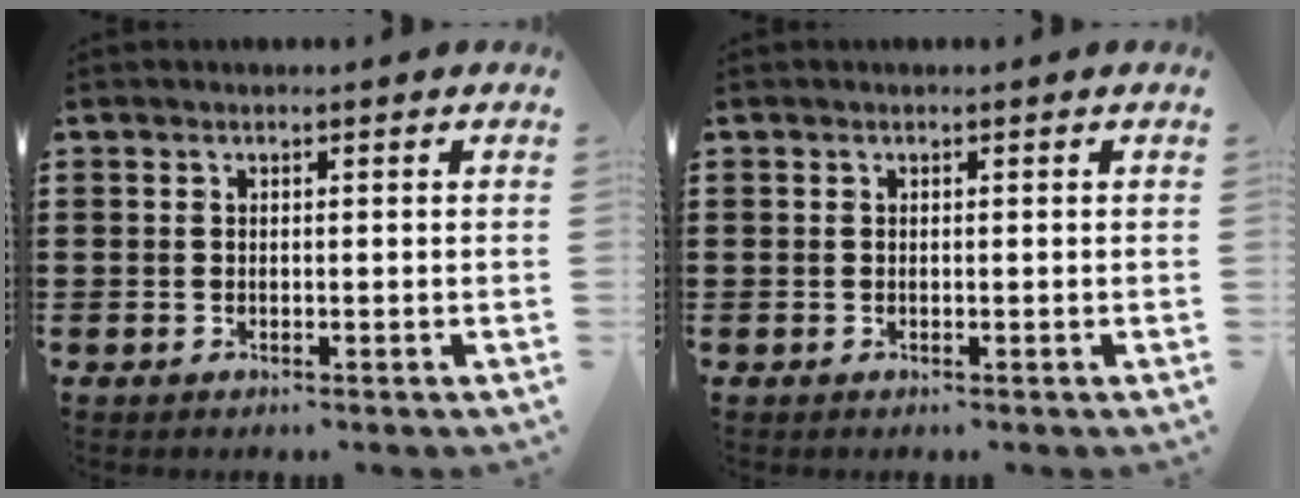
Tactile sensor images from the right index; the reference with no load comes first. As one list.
[{"total": 0.0}]